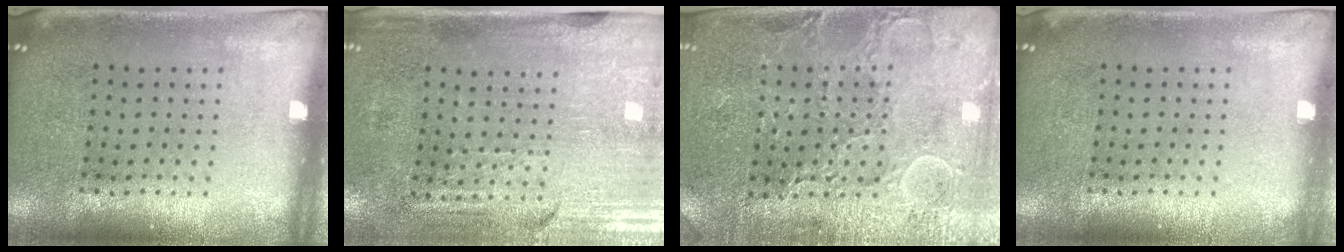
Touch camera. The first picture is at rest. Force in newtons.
{"total": 3.2, "press": 2.8, "slide": 1.5}
{"total": 3.3, "press": 3.2, "slide": 0.6}
{"total": 0.0}